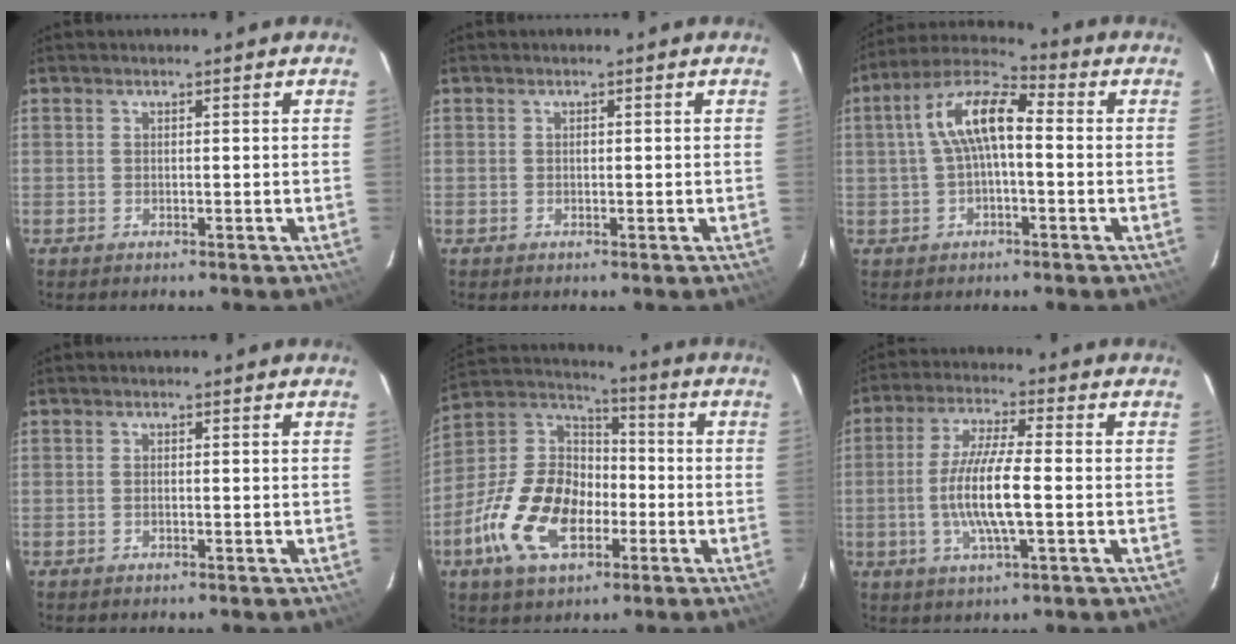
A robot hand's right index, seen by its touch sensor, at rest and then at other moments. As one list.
[{"total": 0.0}, {"total": 10.1, "force": [0.2, 3.9, 9.3], "torque": [-0.184, 0.029, 0.000]}, {"total": 0.6, "force": [-0.1, 0.2, 0.5], "torque": [-0.012, 0.001, -0.003]}, {"total": 18.1, "force": [-6.9, 10.9, 12.7], "torque": [-0.274, 0.010, -0.125]}, {"total": 10.8, "force": [-1.8, 1.7, 10.5], "torque": [-0.206, -0.004, -0.036]}]